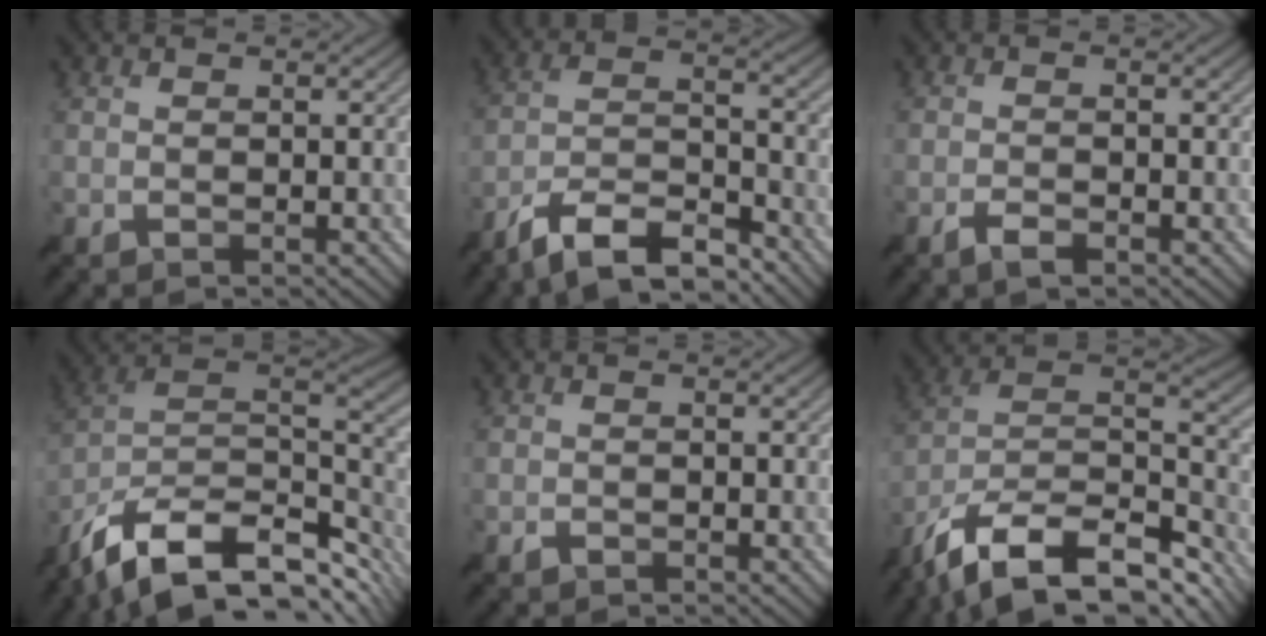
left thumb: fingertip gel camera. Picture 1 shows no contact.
{"total": 10.6, "force": [-8.7, 2.6, 5.5], "torque": [-0.093, 0.004, -0.168]}
{"total": 2.0, "force": [-1.5, 0.4, 1.3], "torque": [-0.019, 0.002, -0.031]}
{"total": 16.0, "force": [-9.3, 7.7, 10.4], "torque": [-0.243, -0.023, -0.153]}
{"total": 0.7, "force": [-0.6, 0.3, 0.0], "torque": [0.007, -0.003, -0.011]}
{"total": 18.0, "force": [-13.3, 6.9, 10.0], "torque": [-0.223, -0.029, -0.210]}